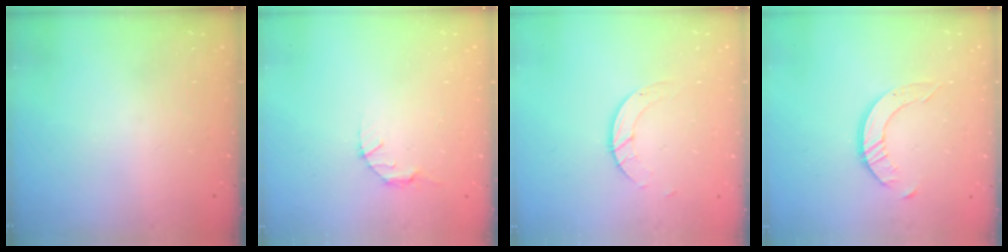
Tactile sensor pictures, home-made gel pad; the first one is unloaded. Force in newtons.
{"total": 2.8, "press": 2.8, "slide": 0.4}
{"total": 3.6, "press": 3.6, "slide": 0.2}
{"total": 4.2, "press": 4.2, "slide": 0.4}